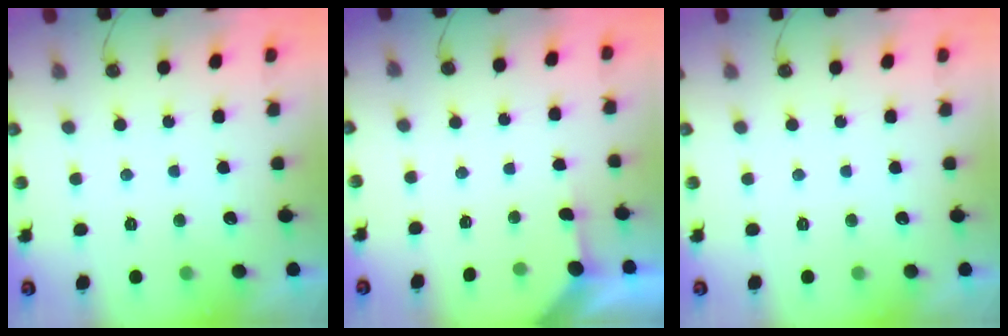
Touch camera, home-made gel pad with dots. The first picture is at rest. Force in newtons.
{"total": 2.3, "press": 2.3, "slide": 0.3}
{"total": 0.0}